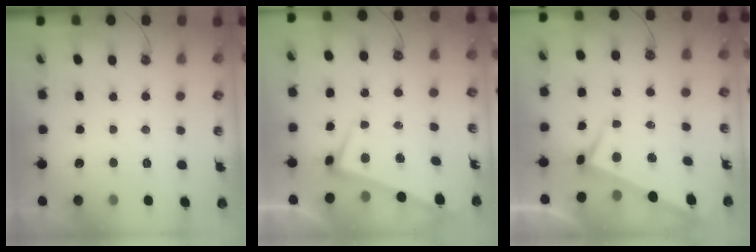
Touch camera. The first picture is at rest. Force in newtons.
{"total": 1.5, "press": 0.4, "slide": 1.4}
{"total": 2.9, "press": 2.7, "slide": 0.9}